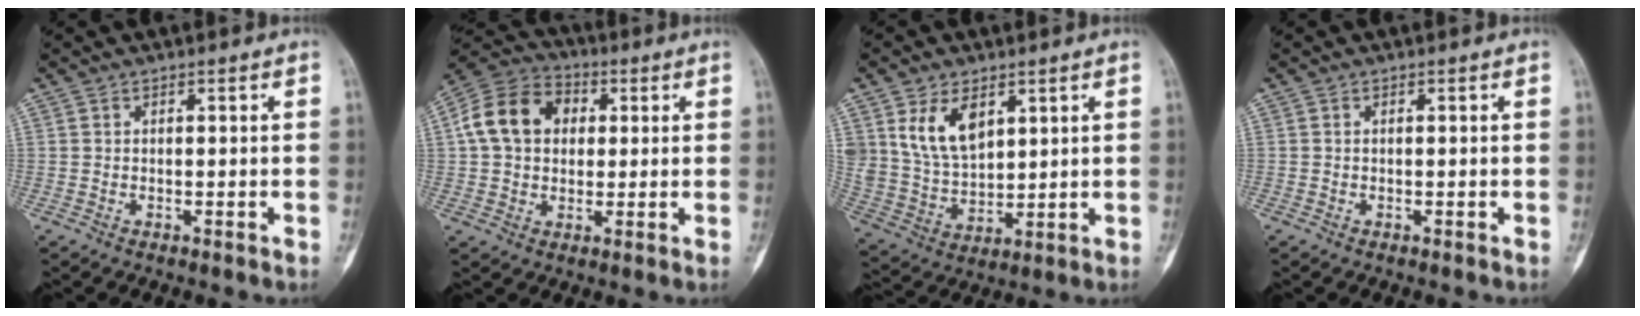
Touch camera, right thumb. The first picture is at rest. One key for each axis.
{"total": 13.7, "fx": 2.3, "fy": 10.6, "fz": 8.3, "tx": -0.133, "ty": 0.021, "tz": 0.030}
{"total": 10.7, "fx": 4.9, "fy": 6.5, "fz": 6.9, "tx": -0.114, "ty": -0.019, "tz": 0.111}
{"total": 0.0}